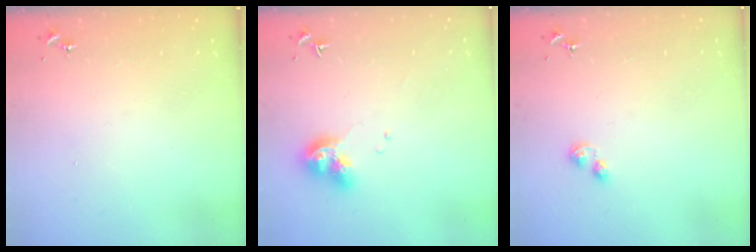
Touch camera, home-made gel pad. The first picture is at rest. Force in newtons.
{"total": 10.2, "press": 10.2, "slide": 1.1}
{"total": 3.2, "press": 3.2, "slide": 0.4}